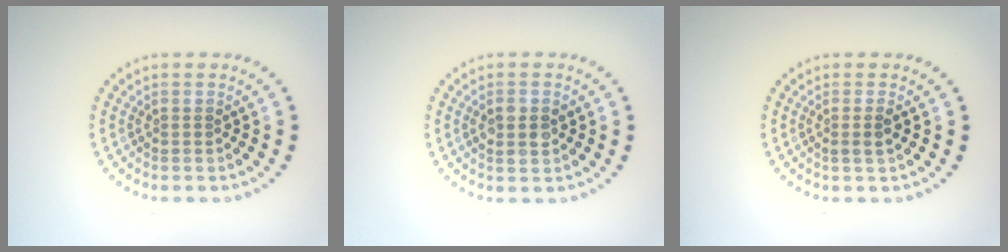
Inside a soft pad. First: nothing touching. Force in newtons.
{"total": 1.8, "press": 1.8, "slide": 0.2}
{"total": 1.3, "press": 1.1, "slide": 0.6}